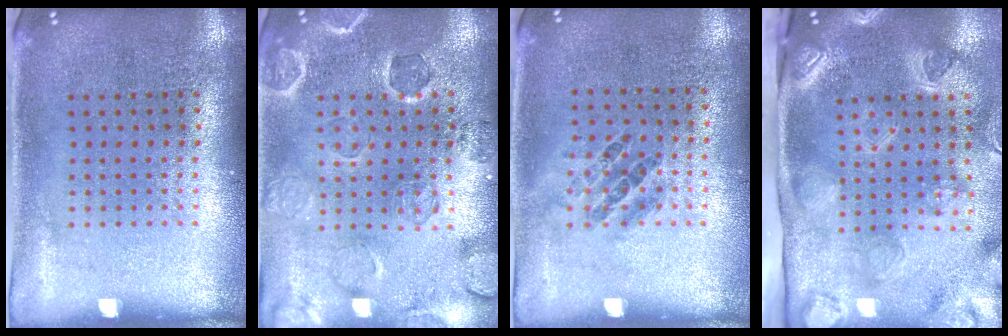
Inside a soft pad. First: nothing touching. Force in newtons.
{"total": 0.6, "press": 0.5, "slide": 0.3}
{"total": 0.9, "press": 0.6, "slide": 0.7}
{"total": 4.0, "press": 3.0, "slide": 2.7}